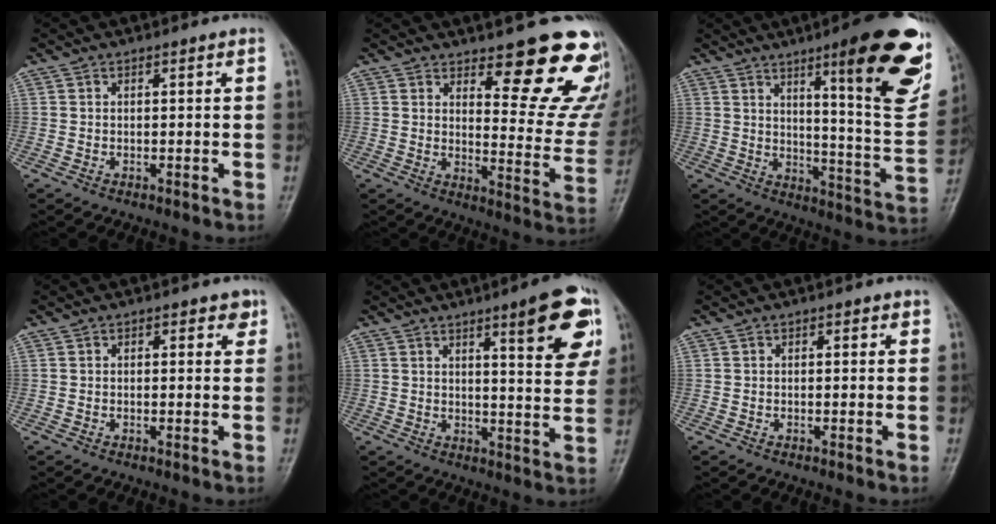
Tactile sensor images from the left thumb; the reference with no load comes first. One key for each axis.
{"total": 18.0, "fx": 12.8, "fy": 5.8, "fz": 11.2, "tx": -0.090, "ty": -0.102, "tz": 0.158}
{"total": 23.8, "fx": 11.8, "fy": 4.5, "fz": 20.1, "tx": -0.232, "ty": -0.054, "tz": 0.167}
{"total": 2.5, "fx": 1.1, "fy": 1.5, "fz": 1.7, "tx": -0.002, "ty": -0.001, "tz": 0.009}
{"total": 12.5, "fx": 6.1, "fy": 2.7, "fz": 10.6, "tx": -0.111, "ty": -0.028, "tz": 0.076}
{"total": 1.2, "fx": 0.5, "fy": 0.7, "fz": 0.8, "tx": -0.003, "ty": 0.001, "tz": 0.004}